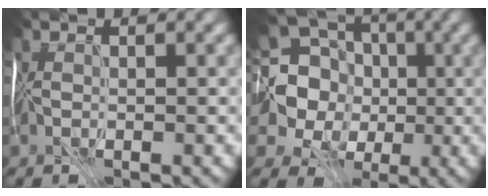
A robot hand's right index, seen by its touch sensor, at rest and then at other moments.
{"total": 12.9, "force": [1.8, 12.0, 4.5], "torque": [-0.147, 0.031, 0.012]}